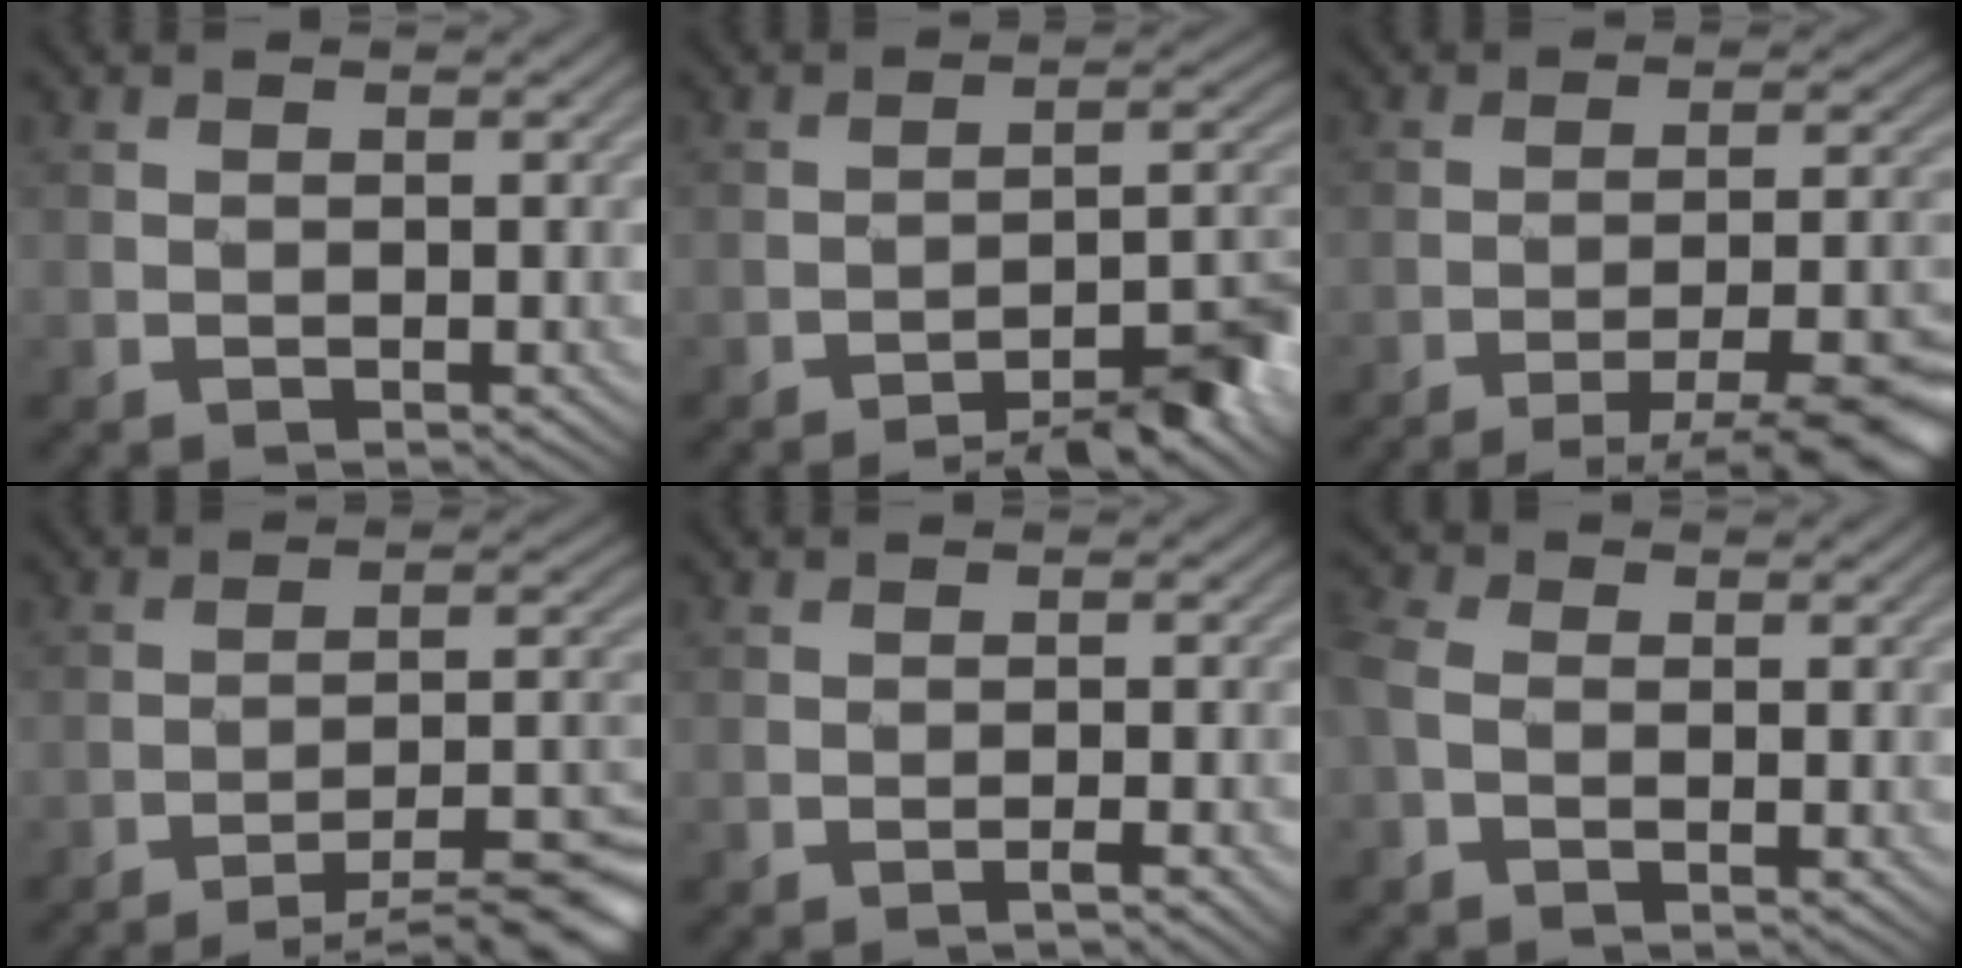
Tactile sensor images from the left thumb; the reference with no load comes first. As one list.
[{"total": 7.5, "force": [-5.3, 1.3, 5.2], "torque": [-0.071, 0.006, -0.083]}, {"total": 10.6, "force": [-7.7, 1.5, 7.1], "torque": [-0.110, 0.008, -0.109]}, {"total": 9.8, "force": [-7.5, 1.1, 6.2], "torque": [-0.101, 0.008, -0.113]}, {"total": 1.4, "force": [-1.0, -0.1, 1.0], "torque": [-0.019, 0.003, -0.019]}, {"total": 5.1, "force": [-1.3, 3.5, 3.5], "torque": [-0.096, 0.004, -0.031]}]